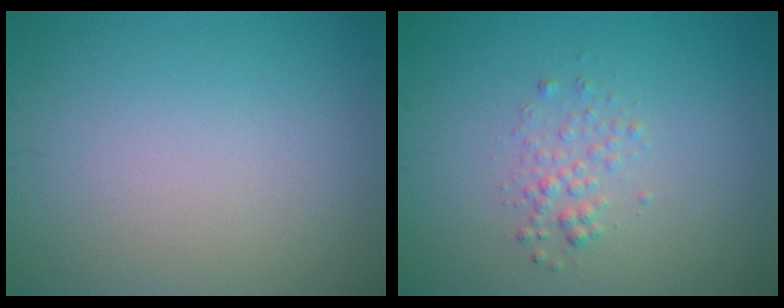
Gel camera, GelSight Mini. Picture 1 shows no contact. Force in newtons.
{"total": 1.5, "press": 1.5, "slide": 0.1}